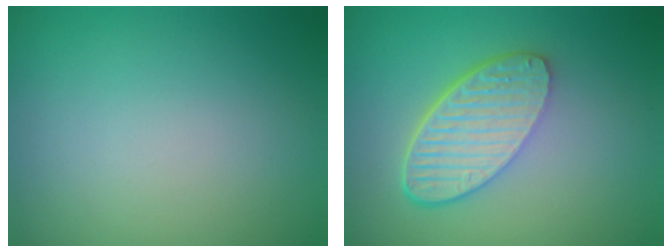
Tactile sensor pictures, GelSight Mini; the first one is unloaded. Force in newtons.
{"total": 5.7, "press": 4.2, "slide": 3.9}